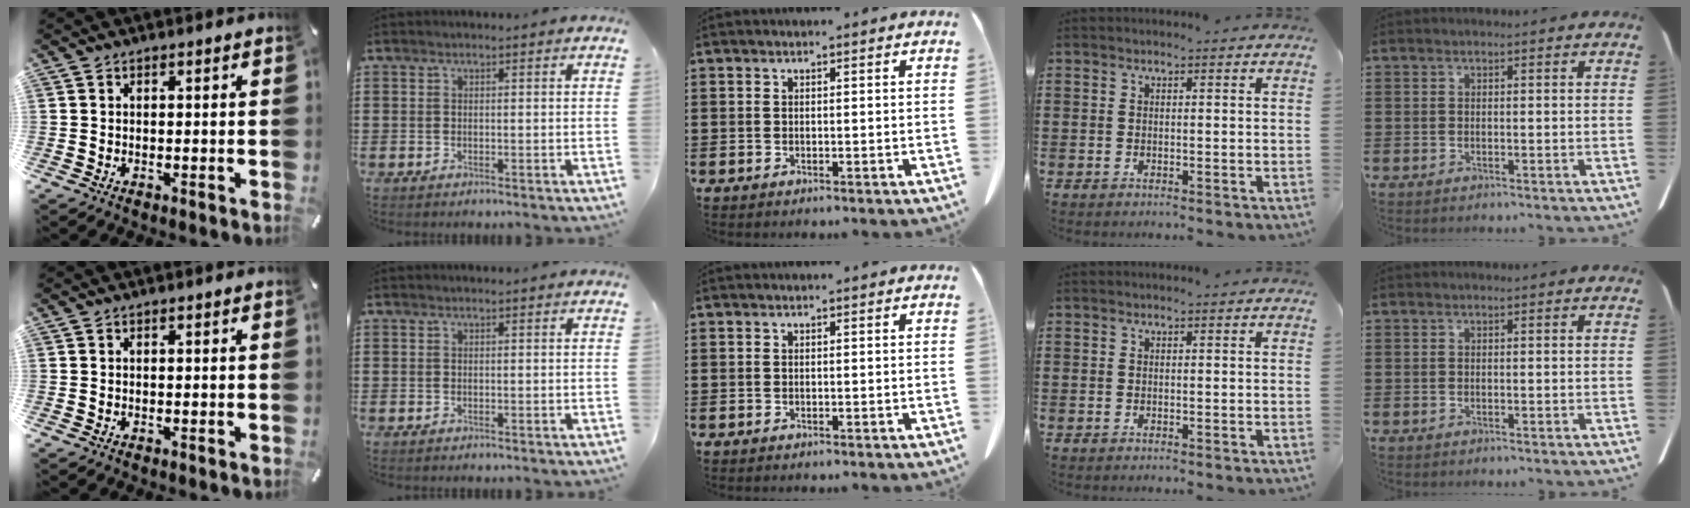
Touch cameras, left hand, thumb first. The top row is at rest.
{}